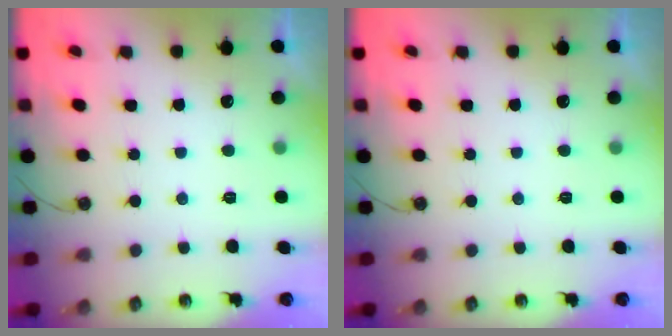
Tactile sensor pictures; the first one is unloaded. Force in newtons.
{"total": 0.0}